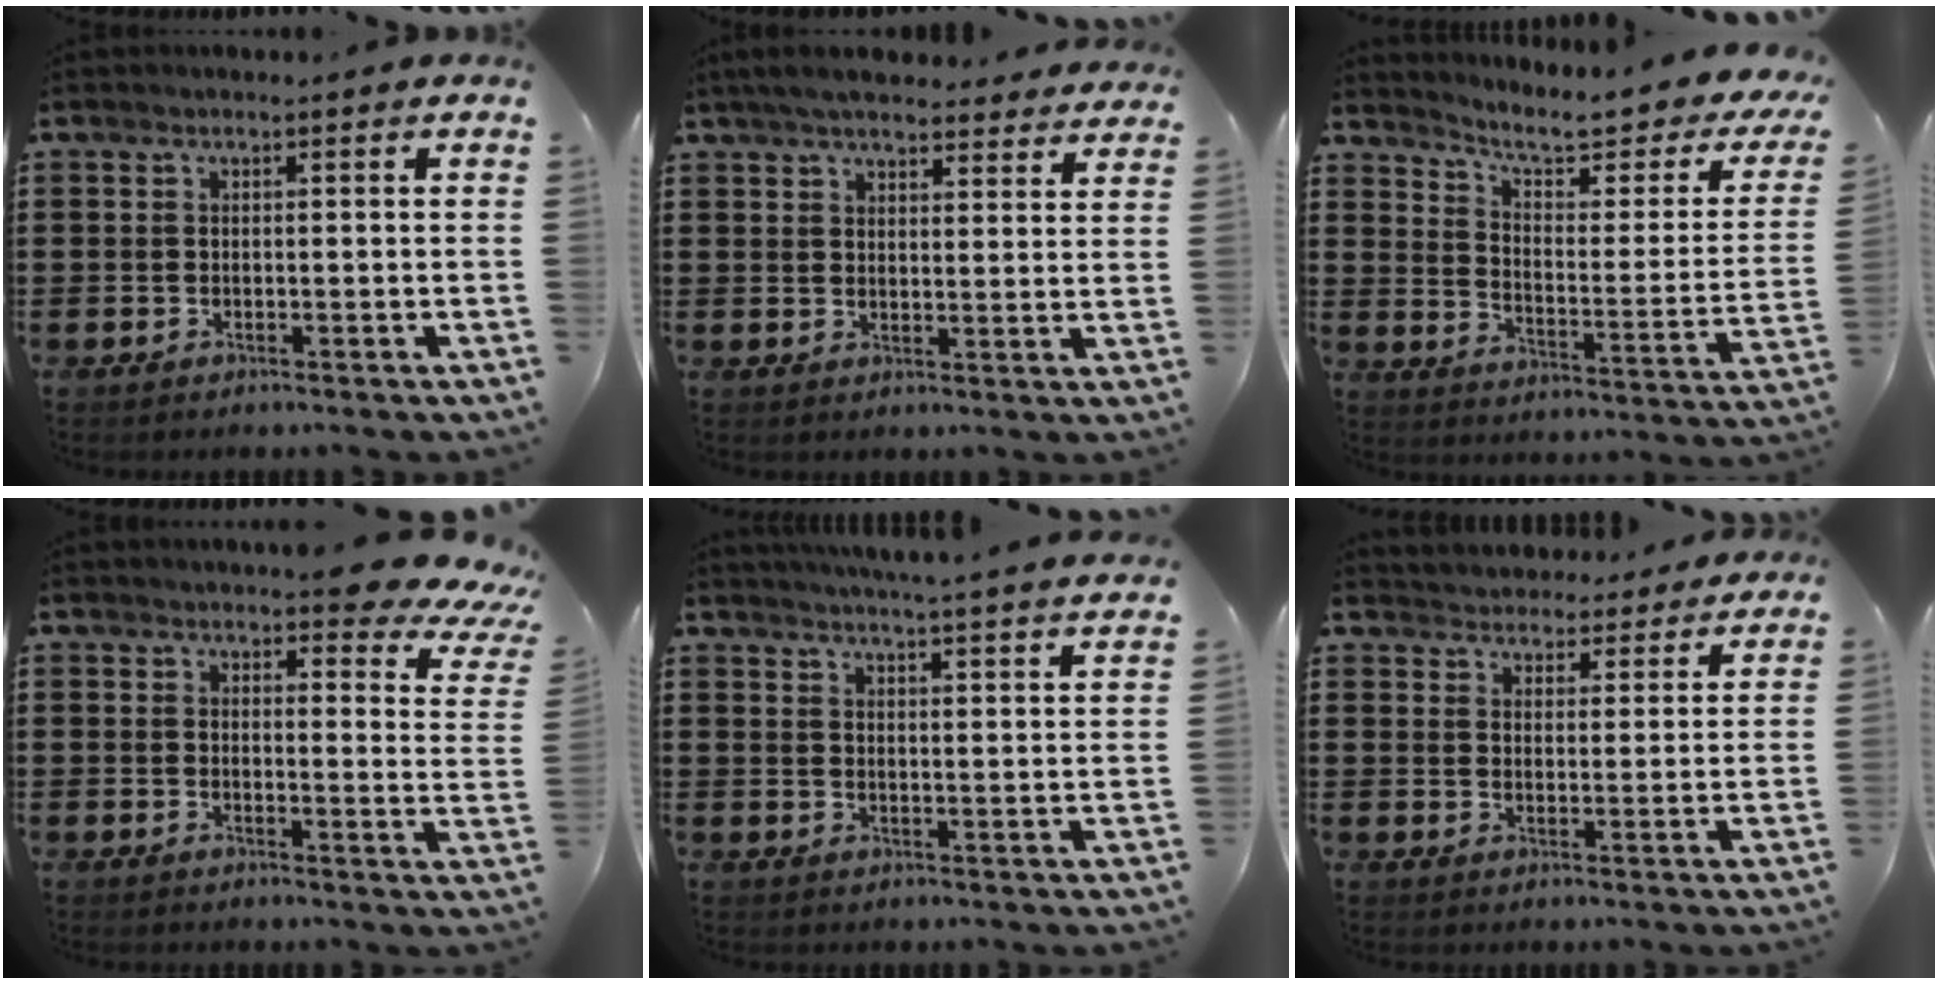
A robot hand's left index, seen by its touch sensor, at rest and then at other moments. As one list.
[{"total": 5.0, "force": [4.8, 0.6, 1.4], "torque": [-0.043, -0.013, 0.088]}, {"total": 5.7, "force": [4.3, 1.1, 3.6], "torque": [-0.077, -0.036, 0.063]}, {"total": 5.7, "force": [4.8, 1.0, 2.9], "torque": [-0.050, -0.025, 0.082]}, {"total": 4.5, "force": [4.3, -0.8, 0.7], "torque": [-0.031, -0.029, 0.074]}, {"total": 4.0, "force": [3.9, 0.5, -0.5], "torque": [-0.010, -0.022, 0.069]}]